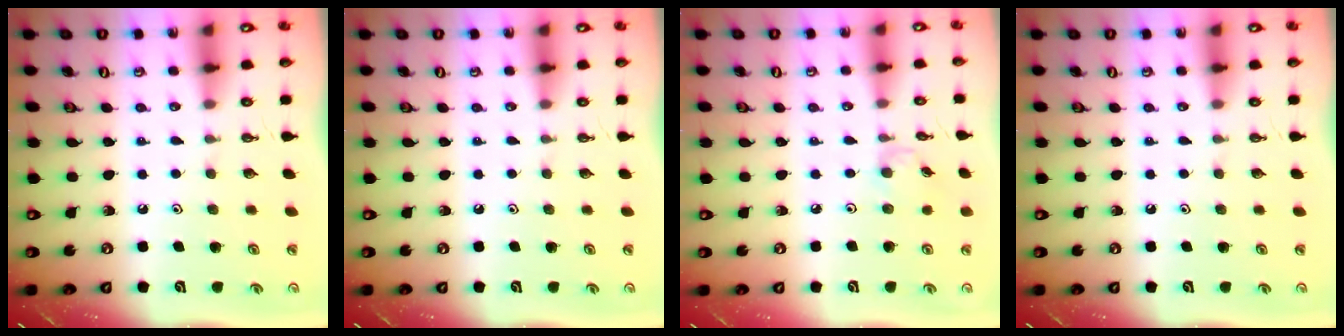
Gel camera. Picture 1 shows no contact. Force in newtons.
{"total": 0.0}
{"total": 2.3, "press": 2.3, "slide": 0.3}
{"total": 0.0}